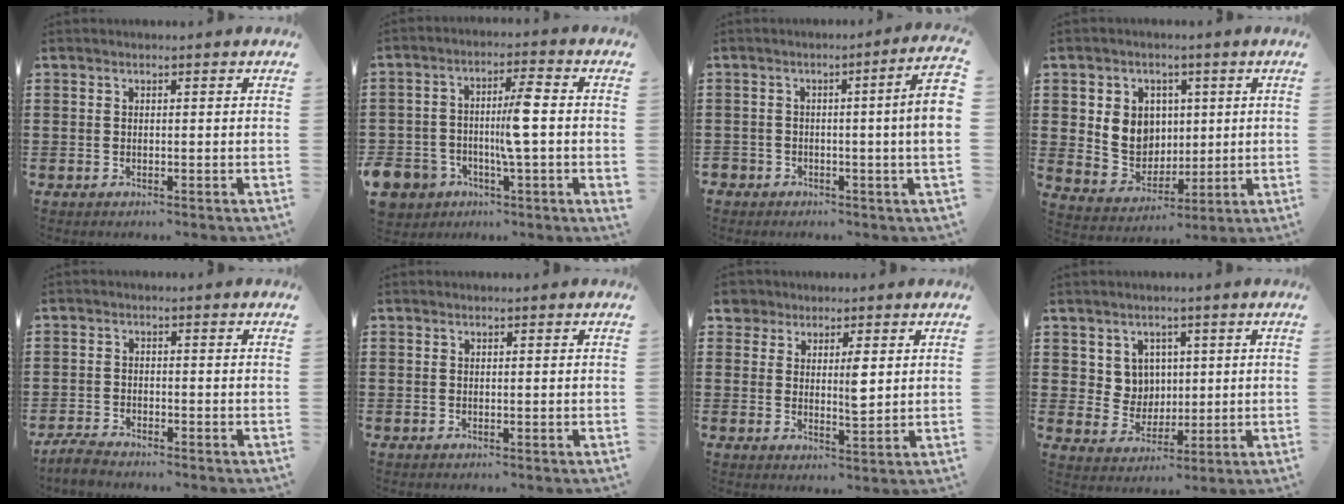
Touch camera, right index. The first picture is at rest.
{"total": 7.5, "force": [-2.1, 3.1, 6.5], "torque": [-0.148, -0.003, -0.047]}
{"total": 6.6, "force": [-0.5, 0.9, 6.5], "torque": [-0.100, -0.013, -0.013]}
{"total": 7.0, "force": [1.4, 6.5, 2.3], "torque": [-0.057, 0.012, 0.025]}
{"total": 2.3, "force": [-2.3, 0.2, 0.4], "torque": [-0.019, 0.001, -0.050]}
{"total": 0.0}
{"total": 5.2, "force": [2.8, 3.0, 3.2], "torque": [-0.051, -0.002, 0.045]}
{"total": 5.2, "force": [2.2, 4.6, 0.9], "torque": [-0.043, 0.008, 0.042]}